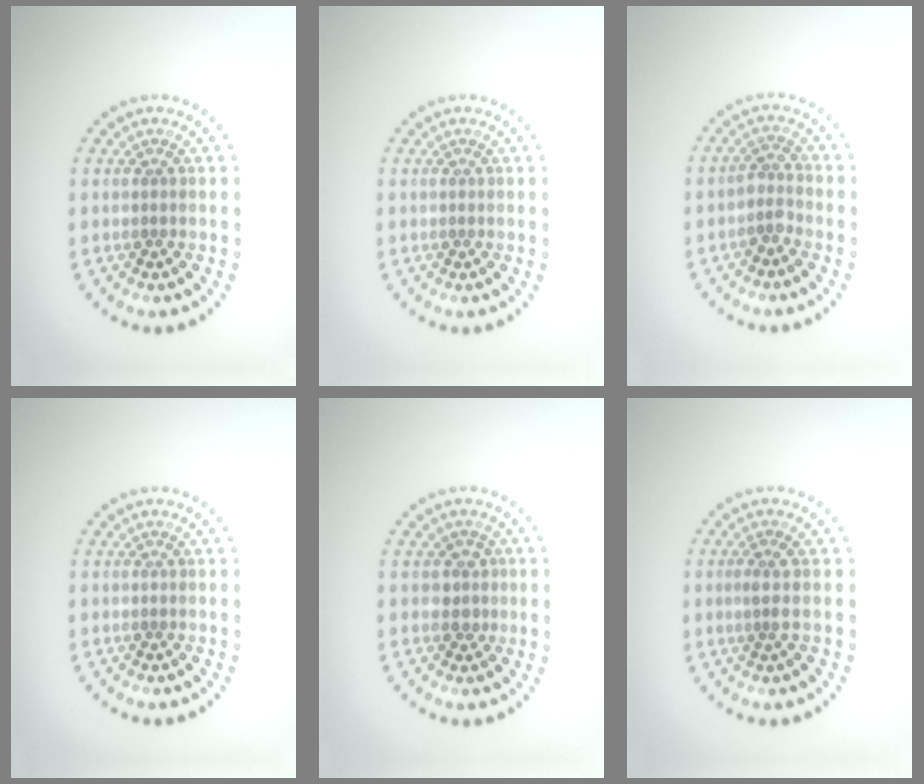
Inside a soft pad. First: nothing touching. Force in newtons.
{"total": 0.0}
{"total": 1.8, "press": 1.3, "slide": 1.2}
{"total": 0.0}
{"total": 1.4, "press": 1.2, "slide": 0.6}
{"total": 1.1, "press": 0.7, "slide": 0.8}